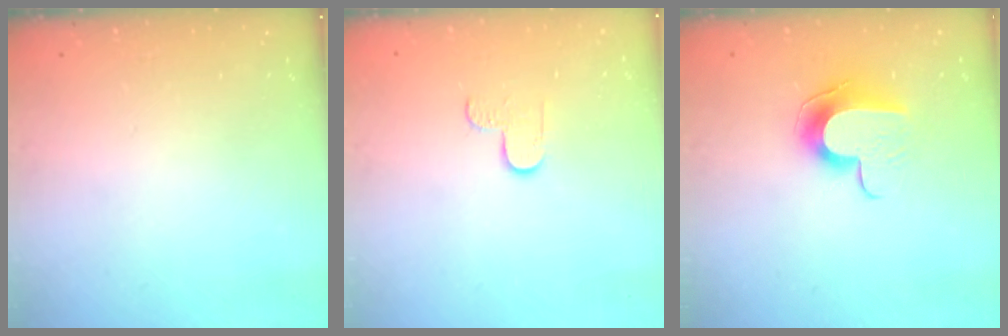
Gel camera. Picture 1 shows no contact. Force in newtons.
{"total": 2.9, "press": 2.9, "slide": 0.3}
{"total": 9.9, "press": 9.9, "slide": 0.3}